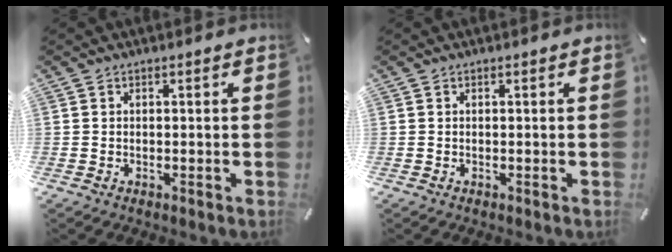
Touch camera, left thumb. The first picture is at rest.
{"total": 0.0}